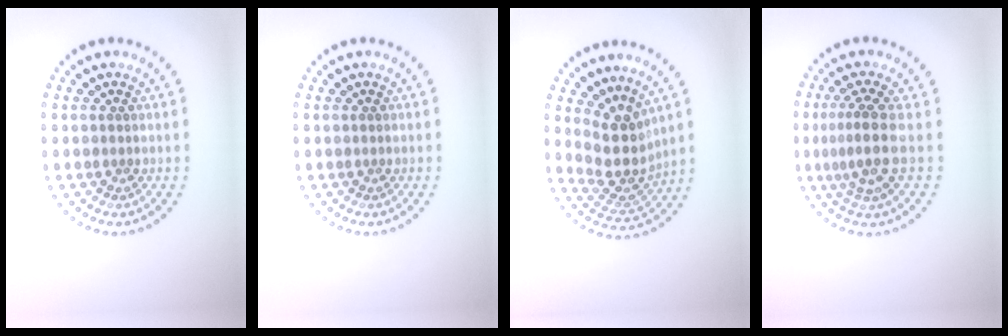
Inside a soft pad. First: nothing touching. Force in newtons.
{"total": 0.0}
{"total": 4.2, "press": 3.2, "slide": 2.7}
{"total": 3.1, "press": 2.3, "slide": 2.1}